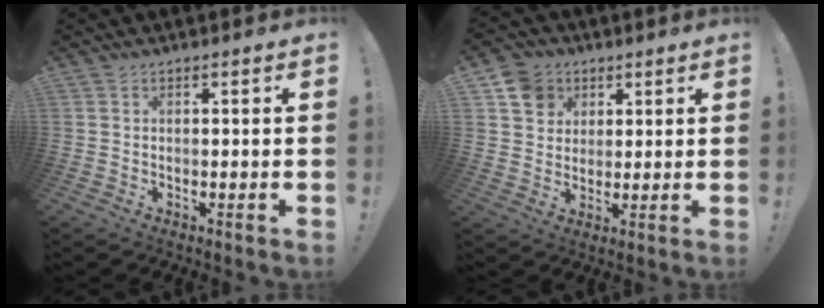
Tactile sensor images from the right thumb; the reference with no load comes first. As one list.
[{"total": 8.7, "force": [4.0, 7.4, 2.2], "torque": [-0.034, -0.019, 0.081]}]